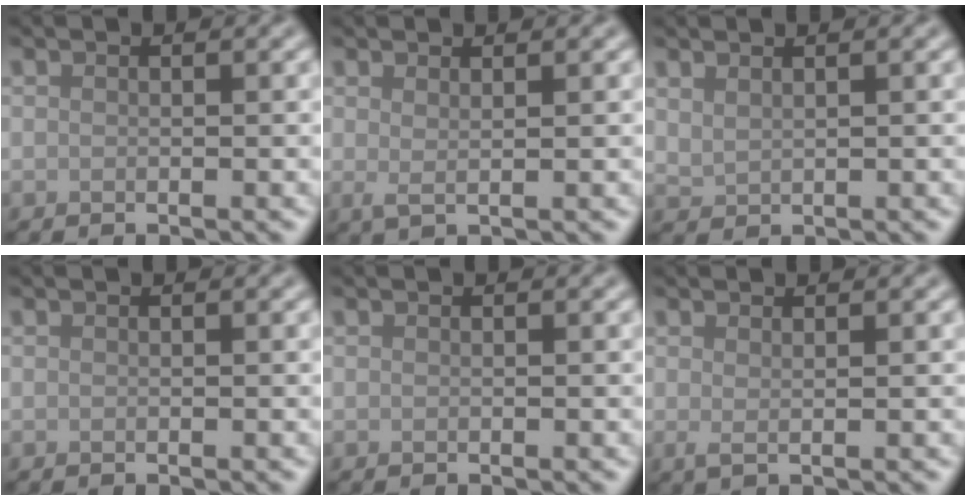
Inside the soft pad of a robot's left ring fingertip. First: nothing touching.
{"total": 1.3, "force": [0.6, 0.4, 1.1], "torque": [-0.017, -0.004, 0.010]}
{"total": 1.0, "force": [0.9, 0.3, 0.3], "torque": [-0.012, -0.001, 0.024]}
{"total": 0.0}
{"total": 0.0}
{"total": 1.1, "force": [0.3, 0.4, 0.9], "torque": [-0.013, -0.003, 0.005]}